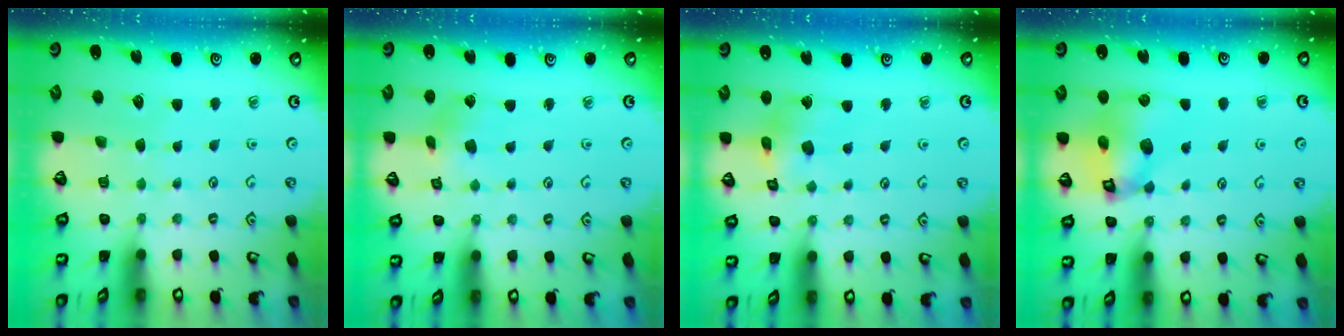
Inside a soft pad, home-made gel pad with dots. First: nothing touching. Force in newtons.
{"total": 2.2, "press": 2.2, "slide": 0.4}
{"total": 9.6, "press": 9.5, "slide": 1.2}
{"total": 11.0, "press": 10.9, "slide": 1.6}